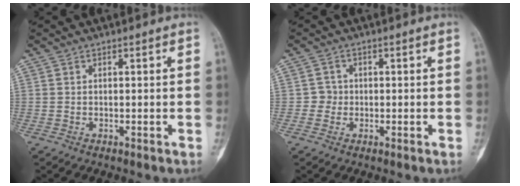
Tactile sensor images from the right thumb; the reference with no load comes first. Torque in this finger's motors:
{"motor_torque": [0.12, 0.32, 0.19, -0.11, -0.10]}